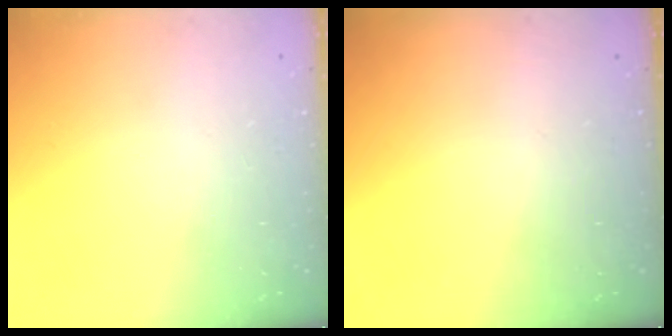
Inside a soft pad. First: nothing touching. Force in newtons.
{"total": 0.0}